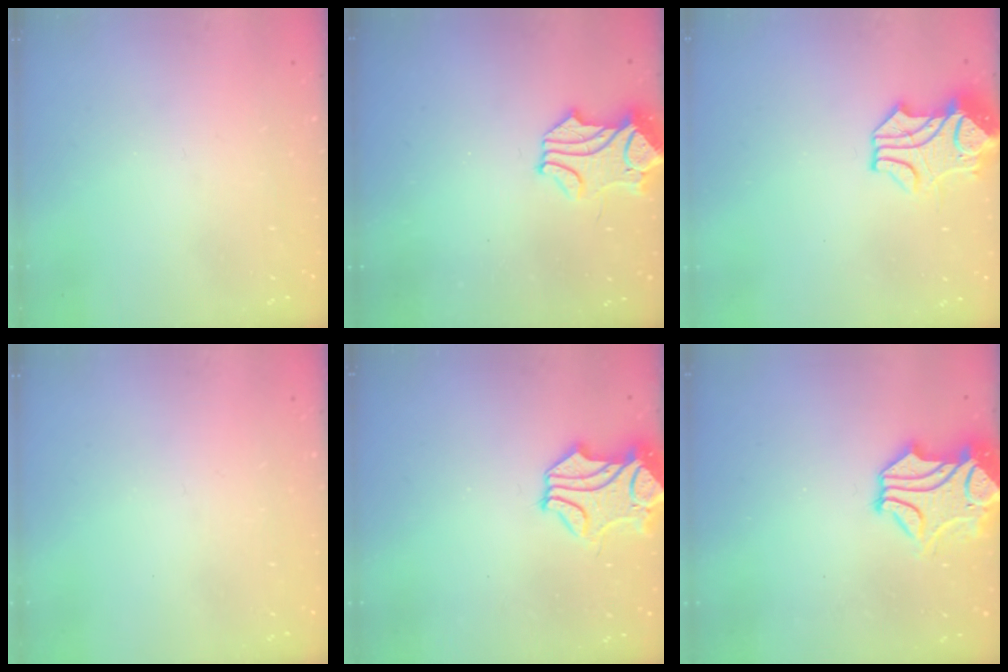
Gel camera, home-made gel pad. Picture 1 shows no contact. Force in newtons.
{"total": 1.7, "press": 1.4, "slide": 1.0}
{"total": 2.2, "press": 1.9, "slide": 1.1}
{"total": 0.0}
{"total": 2.2, "press": 1.7, "slide": 1.4}
{"total": 2.4, "press": 2.1, "slide": 1.3}